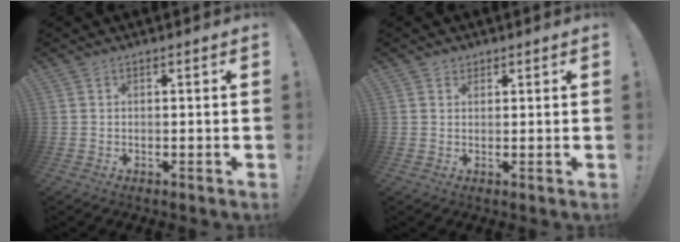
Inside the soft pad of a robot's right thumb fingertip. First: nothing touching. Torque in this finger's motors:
{"motor_torque": [0.00, 0.00, 0.01, -0.01, 0.00]}